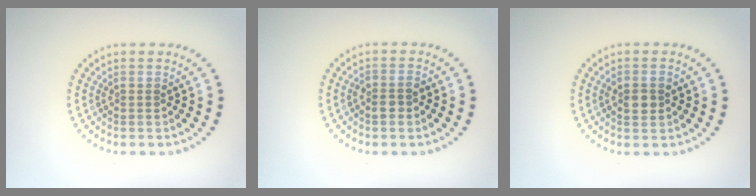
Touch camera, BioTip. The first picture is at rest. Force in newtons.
{"total": 1.5, "press": 1.4, "slide": 0.5}
{"total": 2.3, "press": 2.3, "slide": 0.0}